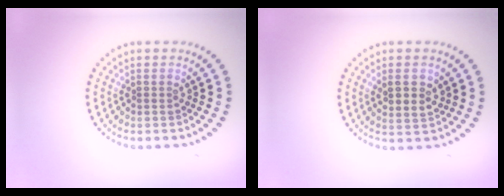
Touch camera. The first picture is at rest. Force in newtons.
{"total": 2.8, "press": 2.6, "slide": 0.8}